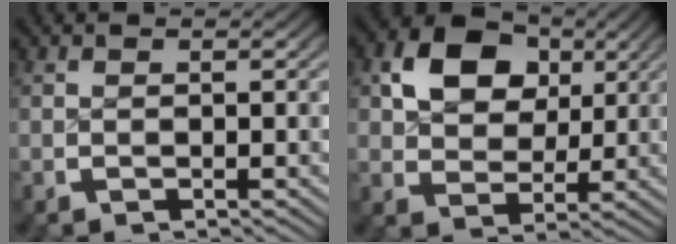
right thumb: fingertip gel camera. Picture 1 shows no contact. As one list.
[{"total": 9.4, "force": [2.7, 7.1, 5.4], "torque": [-0.107, -0.013, 0.050]}]